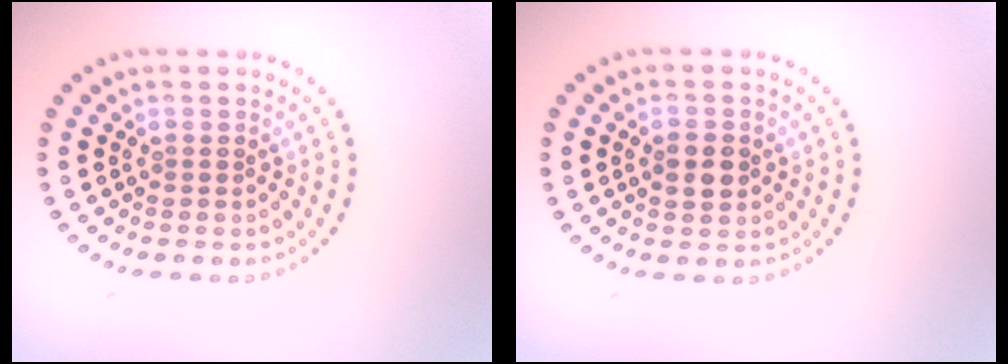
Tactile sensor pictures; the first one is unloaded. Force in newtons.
{"total": 2.8, "press": 2.8, "slide": 0.2}